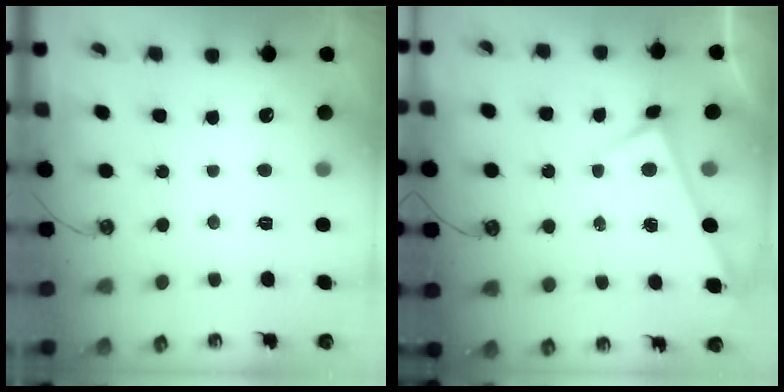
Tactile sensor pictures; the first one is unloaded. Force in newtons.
{"total": 3.3, "press": 3.3, "slide": 0.3}